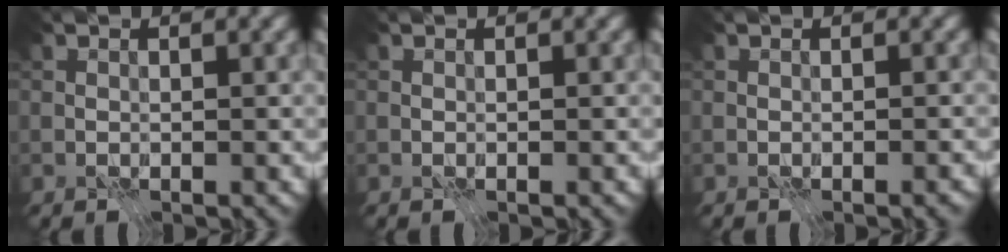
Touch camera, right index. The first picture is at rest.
{"total": 0.0}
{"total": 0.5, "force": [-0.4, 0.1, 0.4], "torque": [-0.006, -0.003, -0.003]}